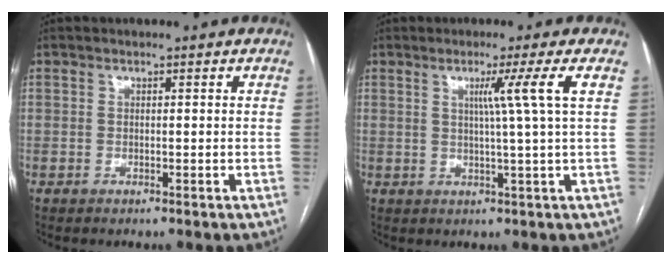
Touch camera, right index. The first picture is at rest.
{"total": 5.6, "force": [1.7, -2.3, 4.9], "torque": [-0.085, -0.007, 0.034]}